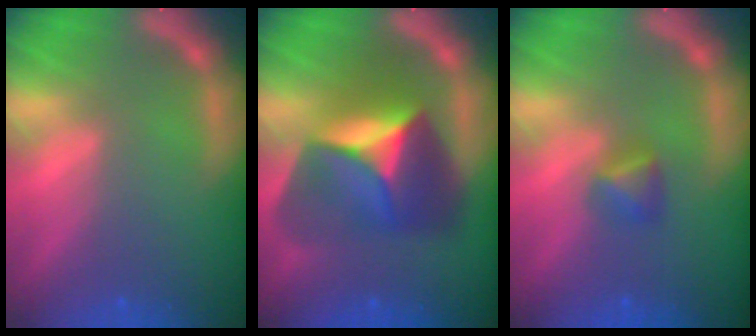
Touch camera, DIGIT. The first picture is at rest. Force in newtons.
{"total": 9.5}
{"total": 1.9}